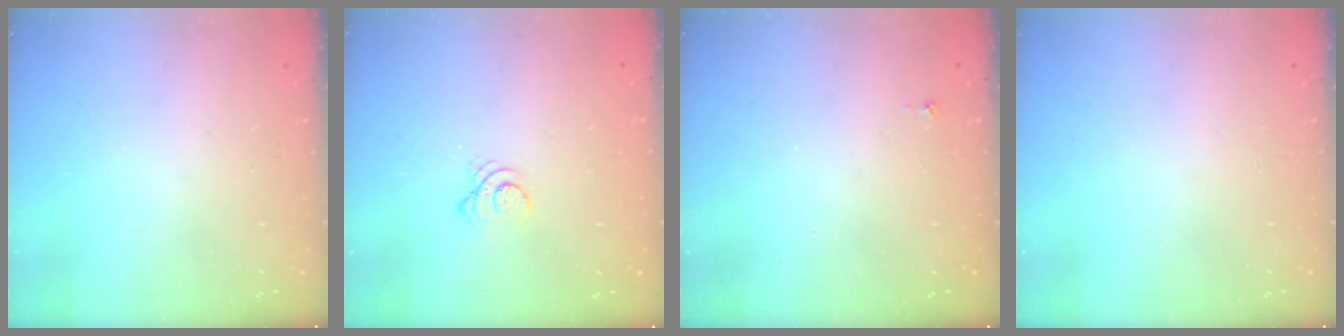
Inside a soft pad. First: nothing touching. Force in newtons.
{"total": 3.0, "press": 2.9, "slide": 0.3}
{"total": 2.9, "press": 2.9, "slide": 0.4}
{"total": 0.0}